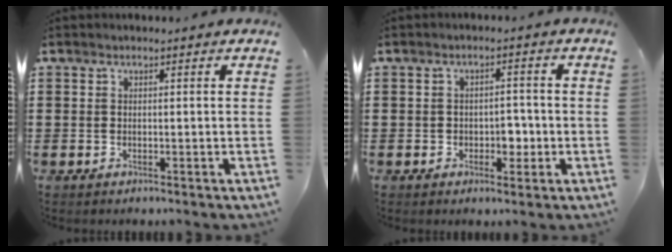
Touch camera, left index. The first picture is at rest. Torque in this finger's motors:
{"motor_torque": [0.08, 0.08, 0.07, 0.04]}